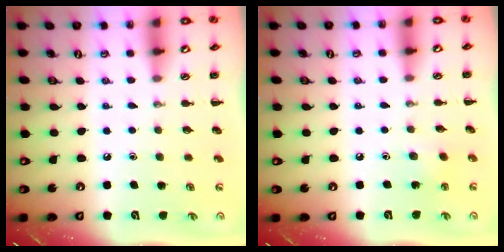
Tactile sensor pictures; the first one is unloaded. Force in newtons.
{"total": 3.5, "press": 3.3, "slide": 1.0}